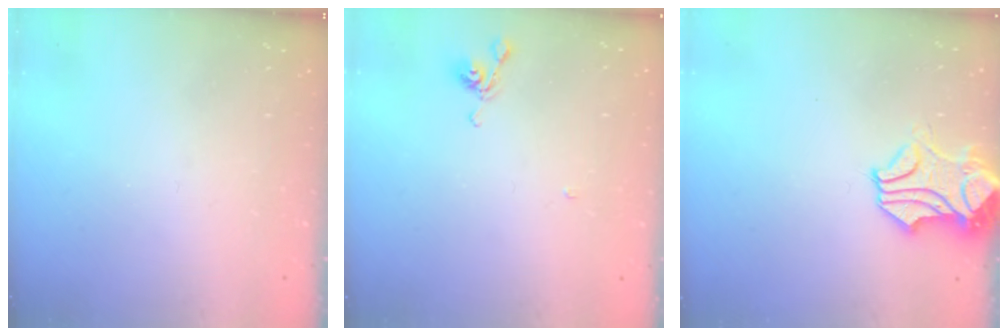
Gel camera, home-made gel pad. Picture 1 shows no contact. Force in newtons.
{"total": 2.6, "press": 2.6, "slide": 0.2}
{"total": 1.6, "press": 1.1, "slide": 1.2}